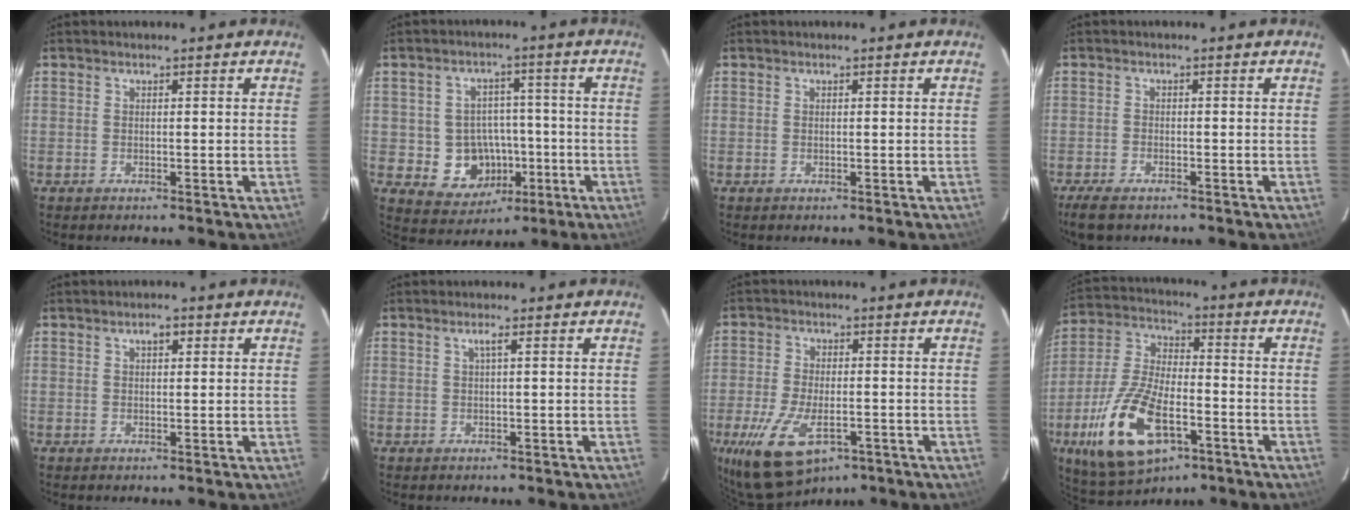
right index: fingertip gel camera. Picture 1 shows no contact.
{"total": 10.0, "force": [-2.4, 9.1, 3.4], "torque": [-0.077, 0.025, -0.014]}
{"total": 0.0}
{"total": 4.8, "force": [-3.6, 1.9, 2.5], "torque": [-0.069, -0.015, -0.069]}
{"total": 1.9, "force": [0.8, 1.0, 1.4], "torque": [-0.022, 0.009, 0.012]}
{"total": 1.2, "force": [0.3, -0.2, 1.1], "torque": [-0.019, 0.003, 0.005]}
{"total": 13.2, "force": [-6.5, 6.4, 9.6], "torque": [-0.214, -0.036, -0.109]}
{"total": 18.6, "force": [-8.0, 8.5, 14.4], "torque": [-0.314, -0.020, -0.142]}